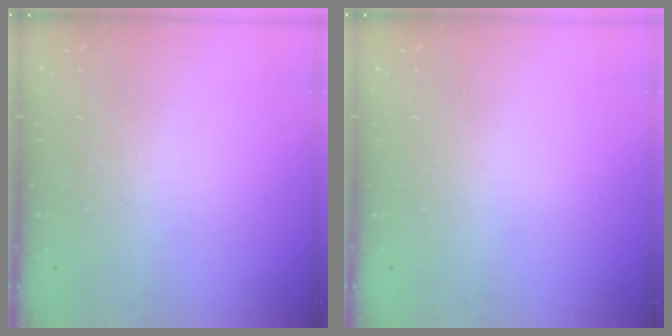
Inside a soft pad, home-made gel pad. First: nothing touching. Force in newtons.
{"total": 0.0}